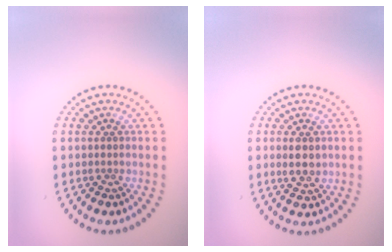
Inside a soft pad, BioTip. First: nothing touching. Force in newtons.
{"total": 2.1, "press": 2.0, "slide": 0.6}